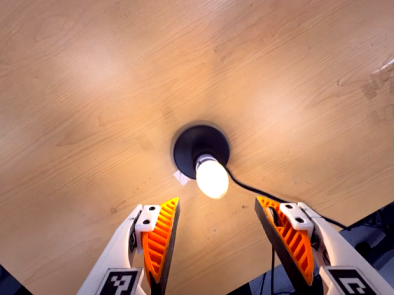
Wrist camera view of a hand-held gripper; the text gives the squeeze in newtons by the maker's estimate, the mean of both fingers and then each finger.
{"total": 0.0}